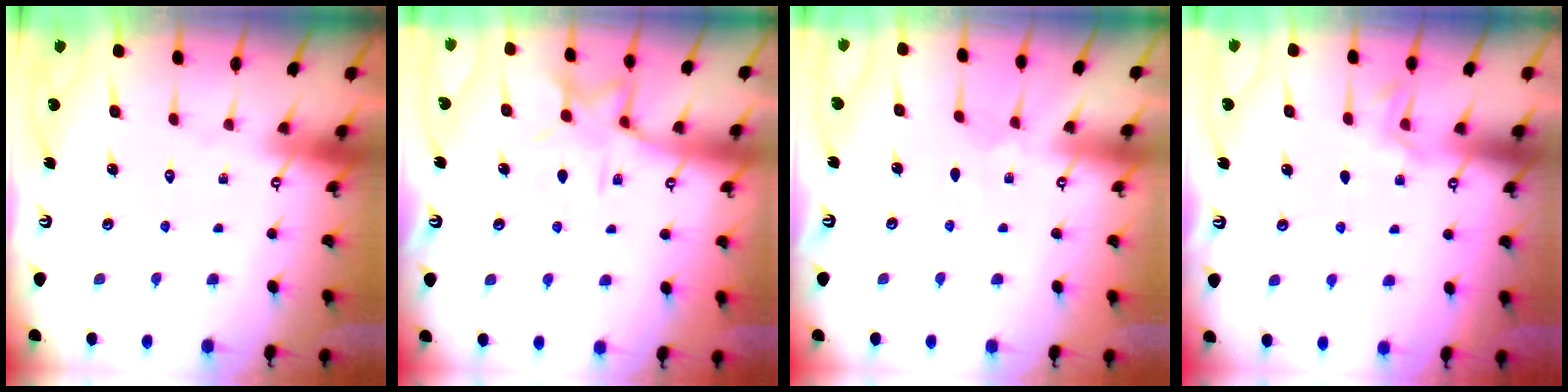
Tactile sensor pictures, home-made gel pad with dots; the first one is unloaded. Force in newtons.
{"total": 10.6, "press": 10.5, "slide": 0.8}
{"total": 2.5, "press": 2.5, "slide": 0.5}
{"total": 3.5, "press": 2.7, "slide": 2.2}